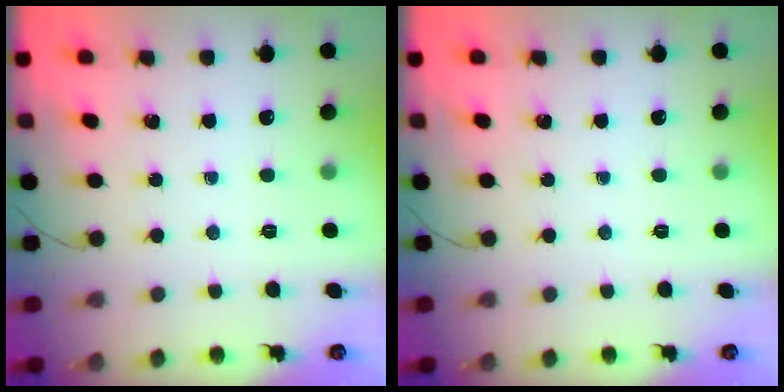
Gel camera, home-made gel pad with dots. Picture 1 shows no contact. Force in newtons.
{"total": 0.0}